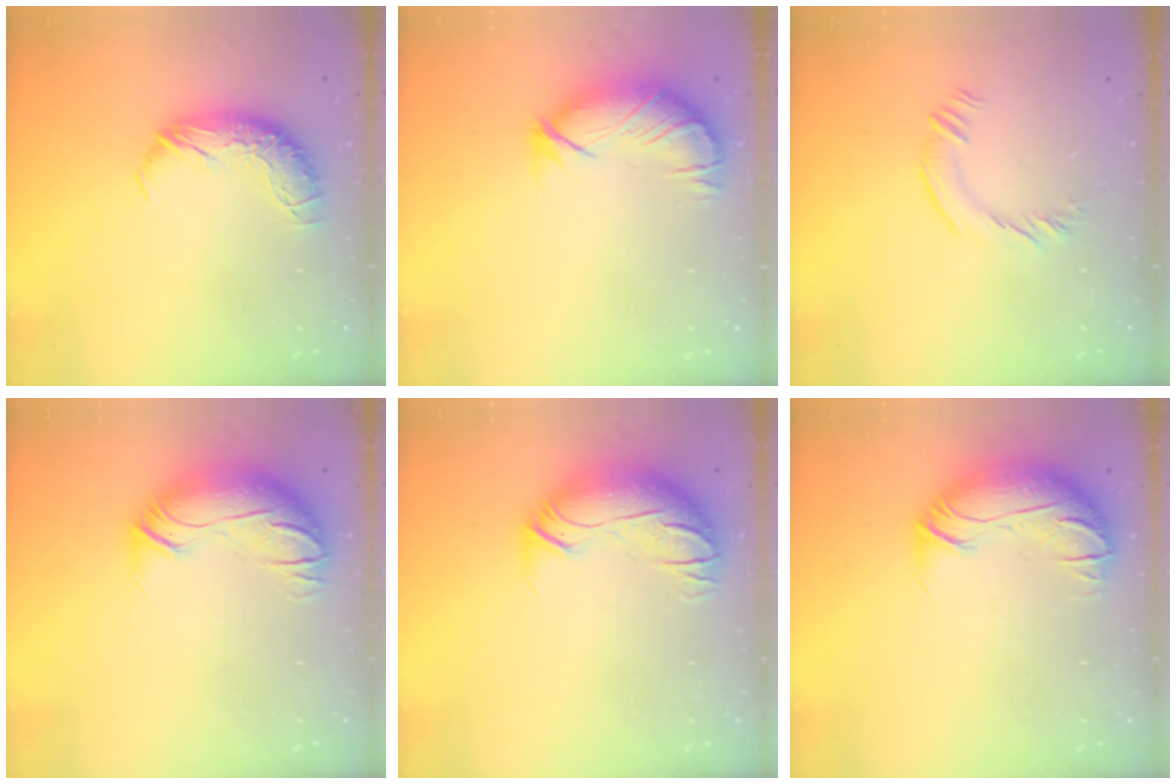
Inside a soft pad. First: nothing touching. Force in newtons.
{"total": 3.9, "press": 3.3, "slide": 2.0}
{"total": 2.5, "press": 2.3, "slide": 0.9}
{"total": 3.0, "press": 0.6, "slide": 2.9}
{"total": 3.0, "press": 0.4, "slide": 2.9}
{"total": 3.0, "press": 1.0, "slide": 2.8}